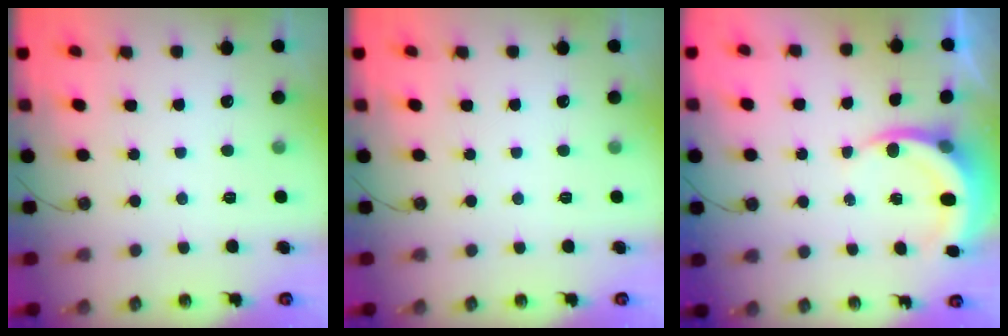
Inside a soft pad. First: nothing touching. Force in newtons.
{"total": 0.0}
{"total": 4.7, "press": 4.6, "slide": 0.3}